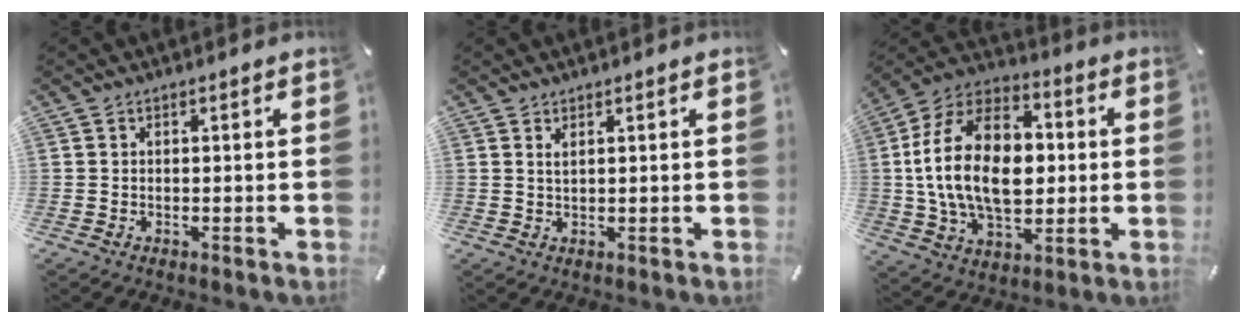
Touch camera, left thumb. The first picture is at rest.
{"total": 1.4, "force": [0.9, 0.3, 1.1], "torque": [-0.022, 0.000, 0.015]}
{"total": 22.4, "force": [-0.3, 14.9, 16.7], "torque": [-0.344, 0.015, -0.008]}